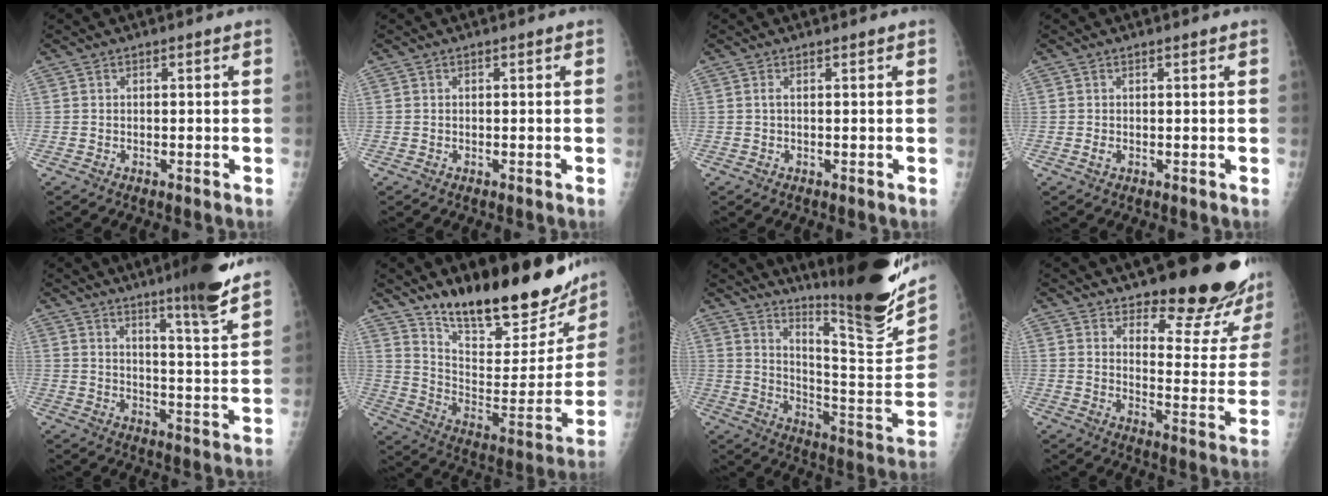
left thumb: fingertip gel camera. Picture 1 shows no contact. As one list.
[{"total": 0.0}, {"total": 0.7, "force": [0.3, 0.0, 0.7], "torque": [-0.021, 0.003, 0.005]}, {"total": 1.1, "force": [0.3, 0.5, 0.9], "torque": [-0.019, 0.005, 0.008]}, {"total": 12.5, "force": [9.4, 0.5, 8.2], "torque": [-0.107, -0.064, 0.133]}, {"total": 26.7, "force": [20.6, 8.9, 14.4], "torque": [-0.184, -0.103, 0.309]}, {"total": 25.7, "force": [19.2, 3.5, 16.7], "torque": [-0.232, -0.132, 0.286]}, {"total": 20.7, "force": [17.6, 5.4, 9.6], "torque": [-0.082, -0.148, 0.224]}]